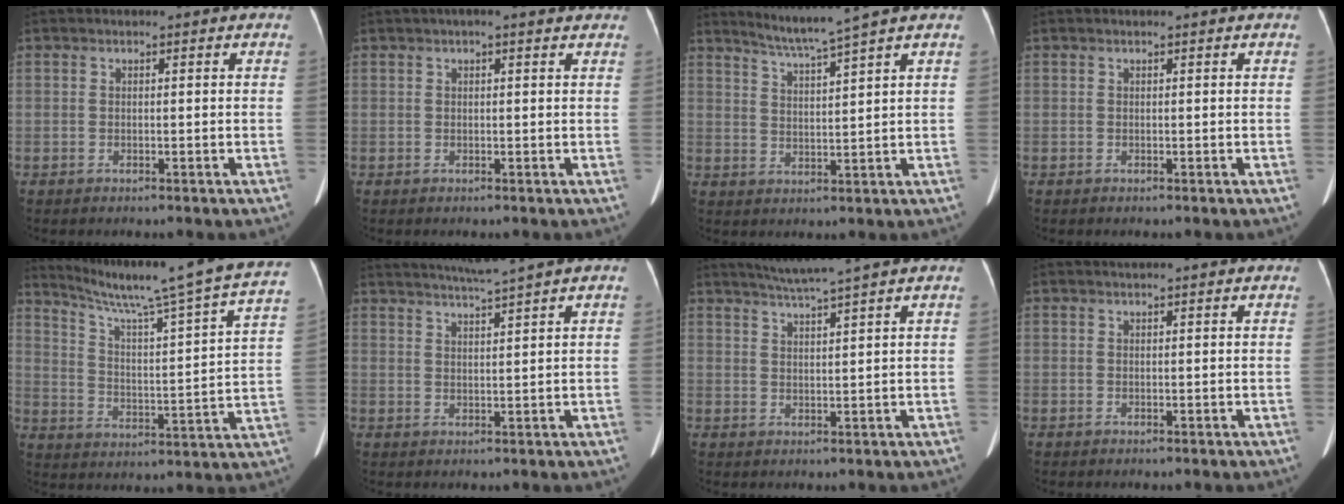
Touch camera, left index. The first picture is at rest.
{"total": 4.3, "force": [3.3, 0.9, 2.6], "torque": [-0.037, 0.032, 0.038]}
{"total": 5.3, "force": [4.5, -2.1, 2.0], "torque": [-0.042, -0.013, 0.086]}
{"total": 0.0}
{"total": 25.3, "force": [20.9, -1.1, 14.1], "torque": [-0.228, -0.048, 0.281]}
{"total": 5.3, "force": [4.5, -2.0, 2.0], "torque": [-0.035, -0.004, 0.081]}
{"total": 5.7, "force": [4.7, -1.7, 2.7], "torque": [-0.047, 0.005, 0.081]}
{"total": 1.8, "force": [1.5, 0.0, 1.0], "torque": [-0.011, 0.021, 0.021]}